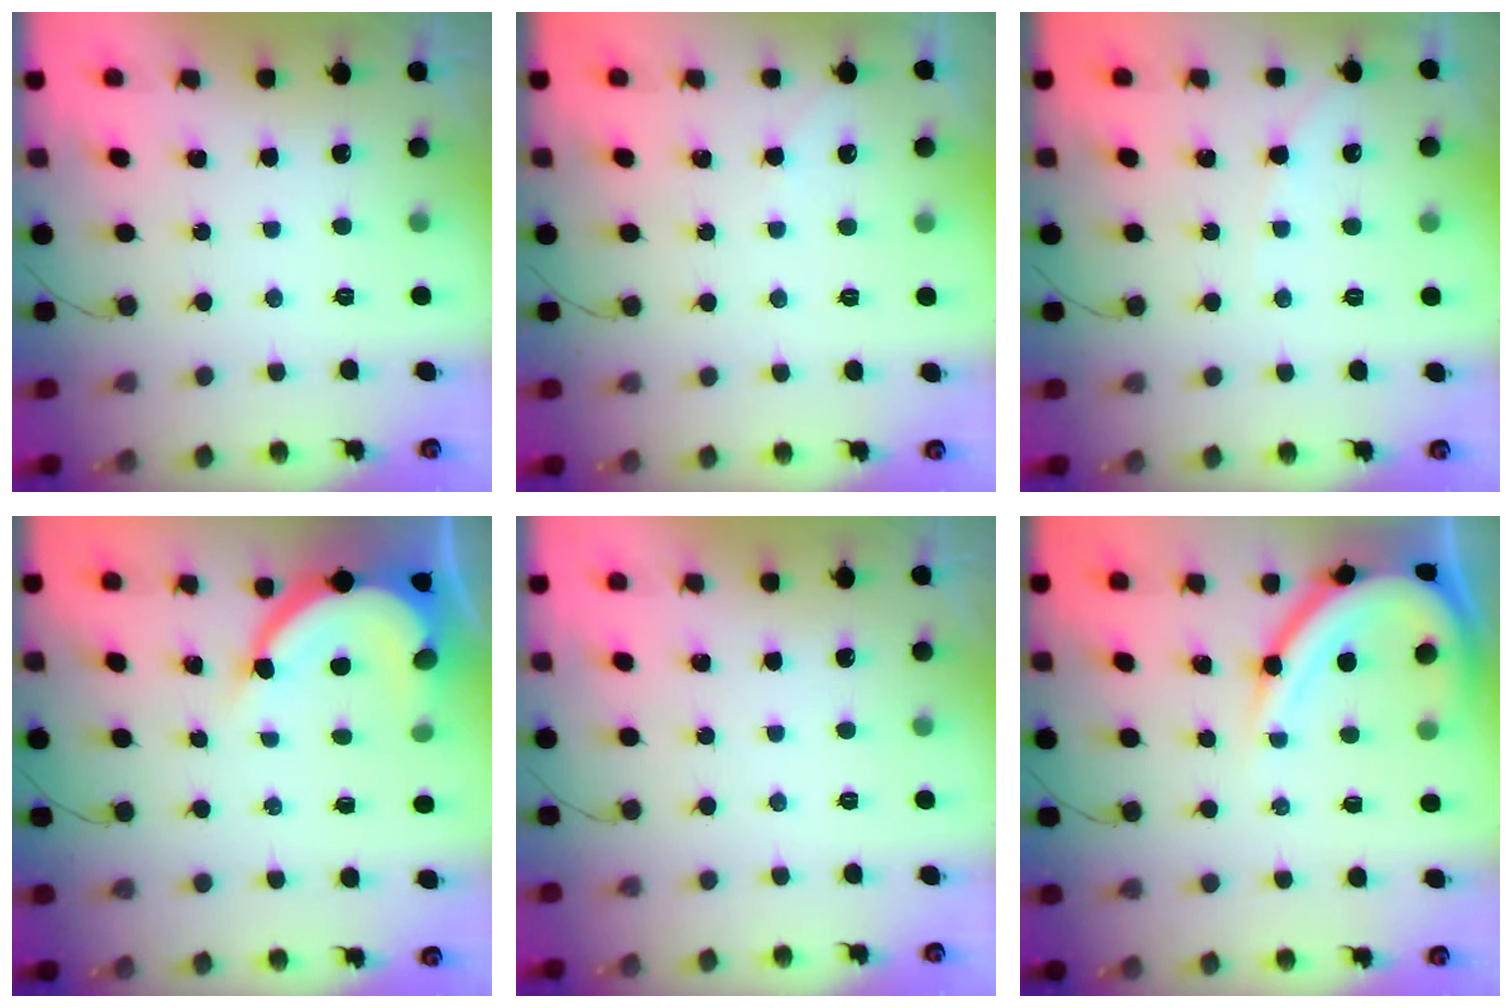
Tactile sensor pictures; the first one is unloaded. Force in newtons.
{"total": 2.3, "press": 2.3, "slide": 0.4}
{"total": 4.9, "press": 4.9, "slide": 0.8}
{"total": 10.2, "press": 10.1, "slide": 0.9}
{"total": 0.0}
{"total": 13.0, "press": 13.0, "slide": 1.1}